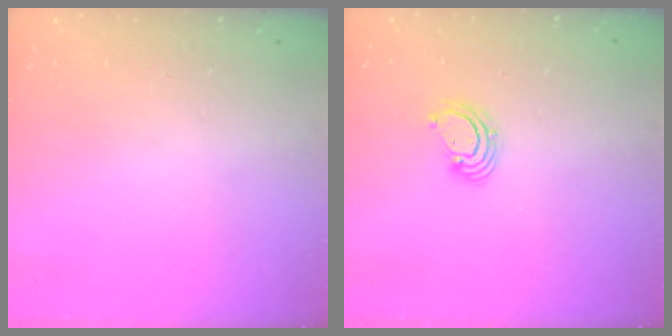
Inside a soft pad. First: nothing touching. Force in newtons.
{"total": 4.0, "press": 3.9, "slide": 0.2}